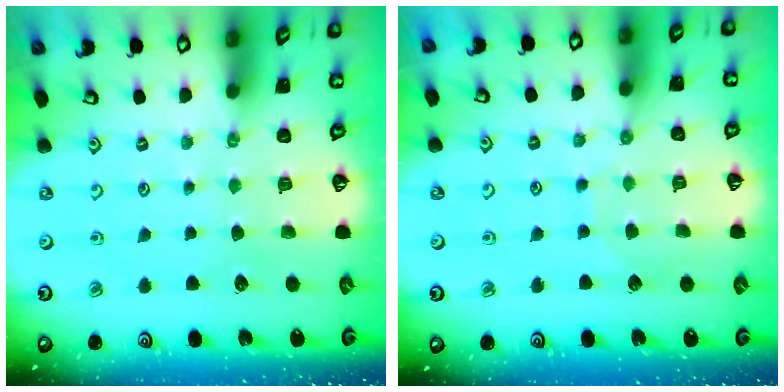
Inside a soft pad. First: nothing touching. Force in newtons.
{"total": 6.4, "press": 6.3, "slide": 0.5}